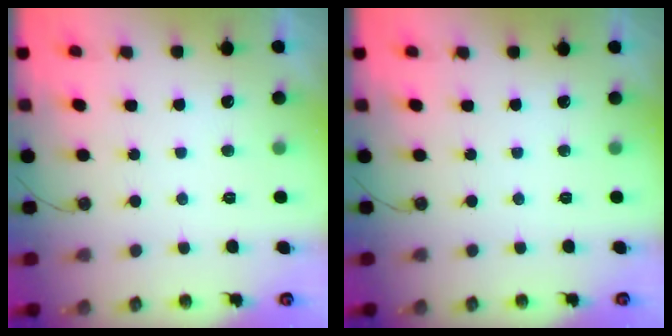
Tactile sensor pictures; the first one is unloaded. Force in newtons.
{"total": 0.0}